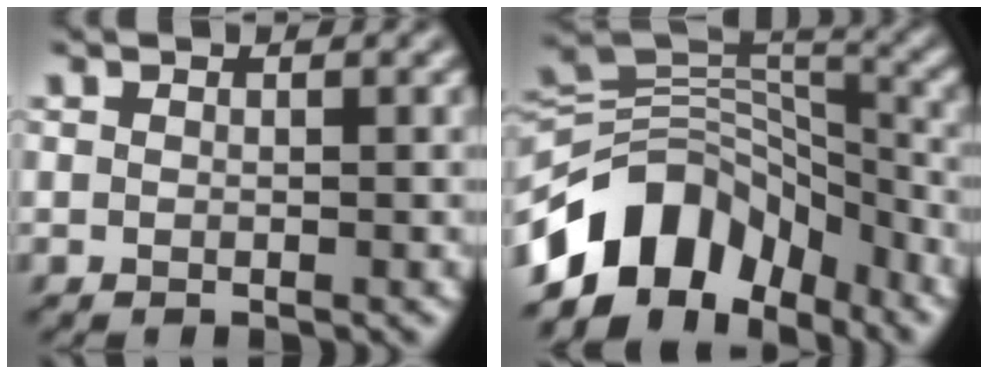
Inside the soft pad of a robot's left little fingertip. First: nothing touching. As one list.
[{"total": 9.9, "force": [-6.1, 6.2, 4.8], "torque": [-0.069, 0.021, -0.123]}]